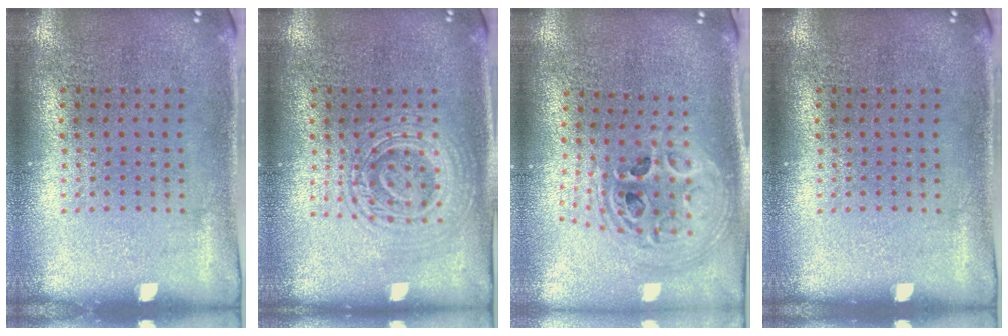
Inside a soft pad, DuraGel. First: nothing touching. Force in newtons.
{"total": 2.9, "press": 2.8, "slide": 0.5}
{"total": 2.5, "press": 1.9, "slide": 1.6}
{"total": 0.0}